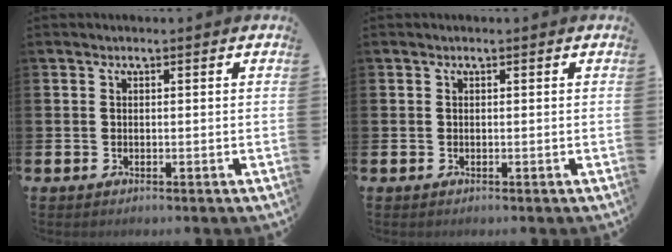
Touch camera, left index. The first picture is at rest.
{"total": 0.0}